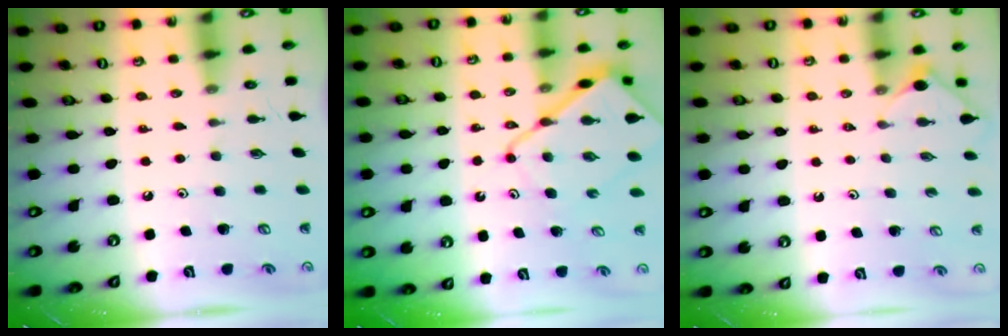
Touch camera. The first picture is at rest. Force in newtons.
{"total": 14.1, "press": 14.0, "slide": 1.6}
{"total": 2.9, "press": 2.8, "slide": 0.5}